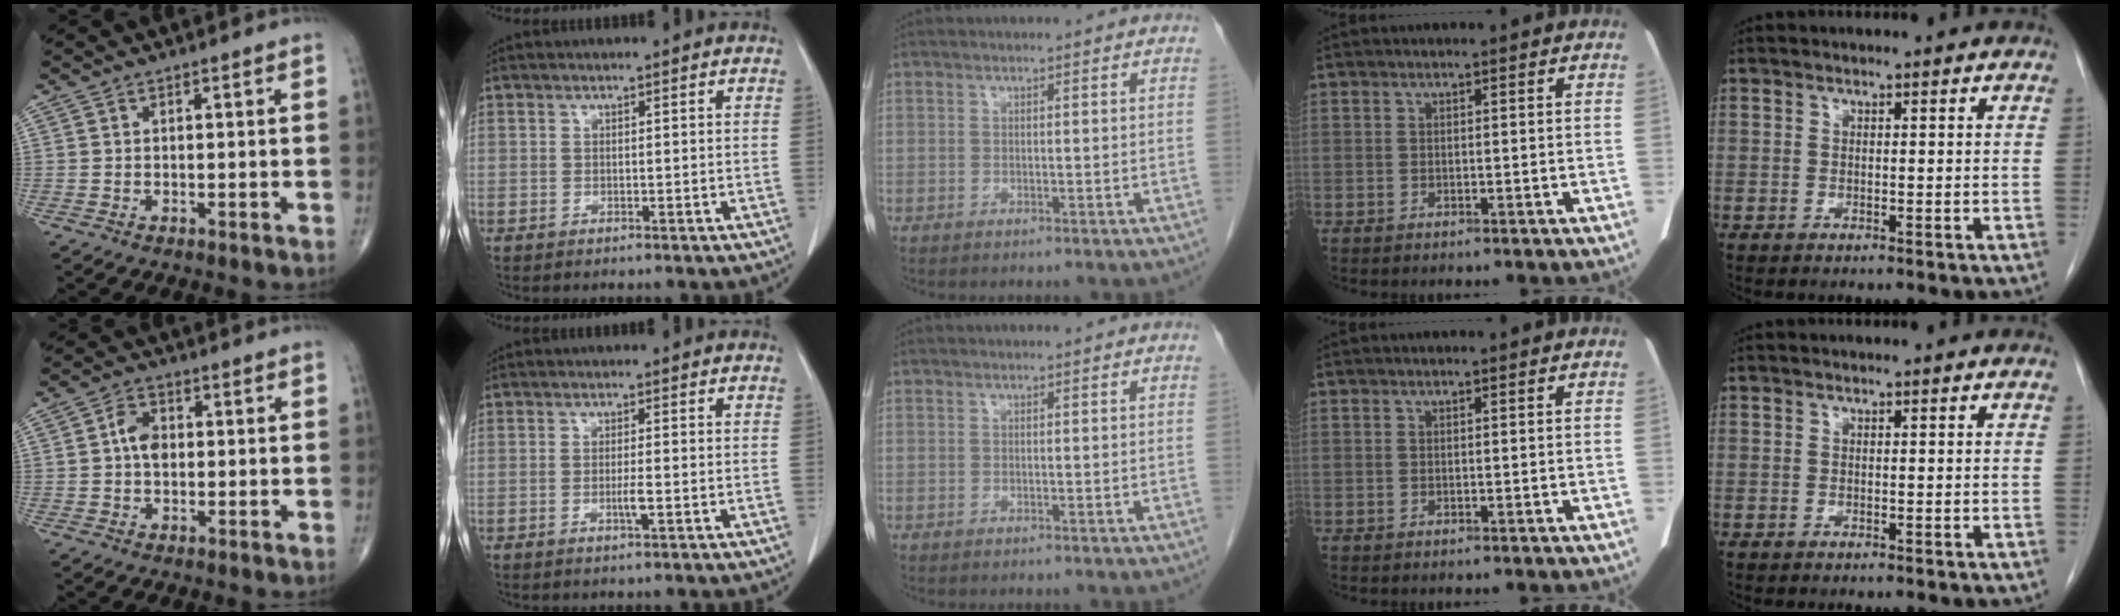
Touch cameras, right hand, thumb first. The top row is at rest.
{"thumb": {"total": 4.3, "force": [0.2, 3.0, 3.0], "torque": [-0.048, 0.011, -0.004]}, "index": {"total": 2.0, "force": [-0.6, 0.0, 1.9], "torque": [-0.041, -0.002, -0.008]}}